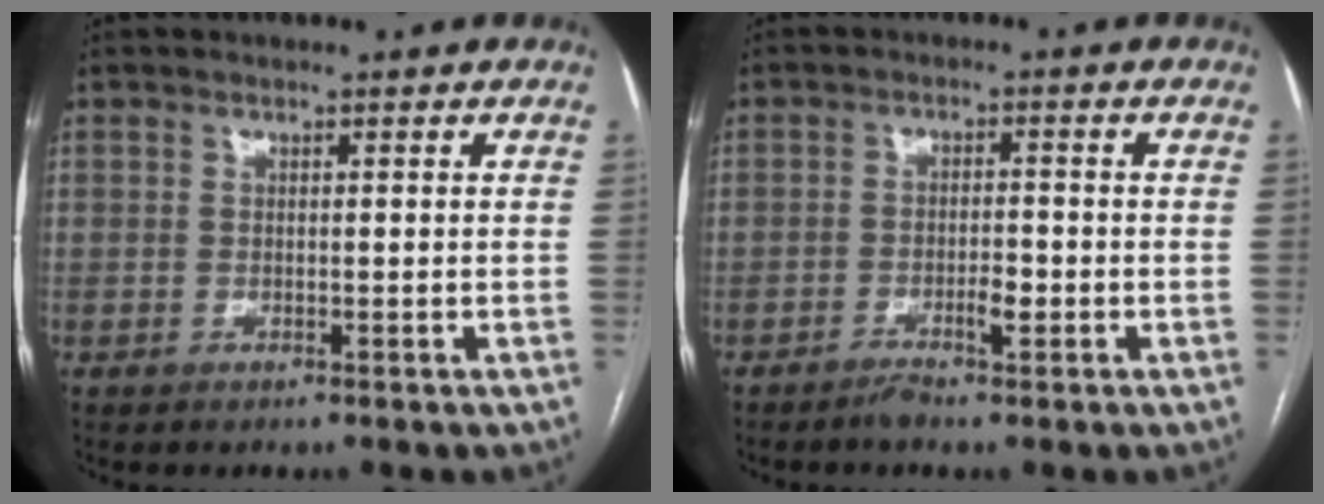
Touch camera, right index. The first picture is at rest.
{"total": 3.0, "force": [-1.7, 0.6, 2.4], "torque": [-0.039, 0.002, -0.029]}